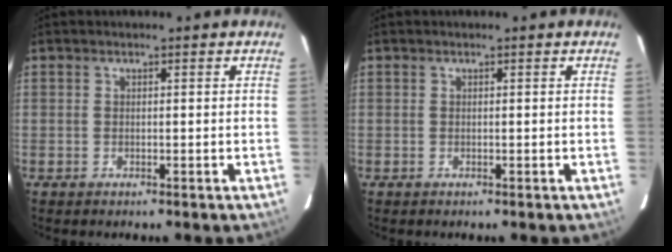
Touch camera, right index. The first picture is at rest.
{"total": 0.0}